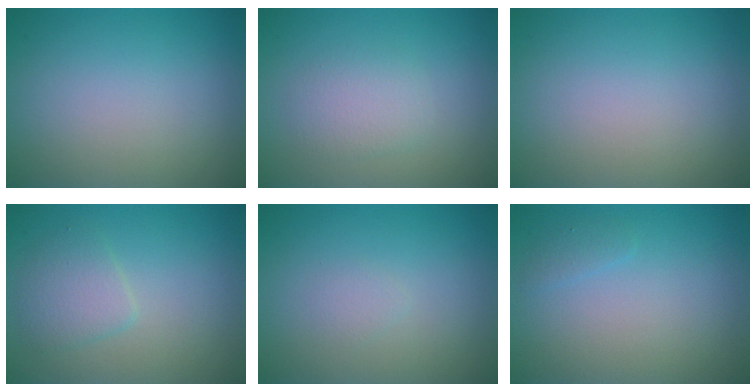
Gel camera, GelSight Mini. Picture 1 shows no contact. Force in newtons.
{"total": 2.1, "press": 2.1, "slide": 0.0}
{"total": 0.0}
{"total": 2.4, "press": 2.4, "slide": 0.1}
{"total": 0.7, "press": 0.7, "slide": 0.0}
{"total": 0.8, "press": 0.8, "slide": 0.1}